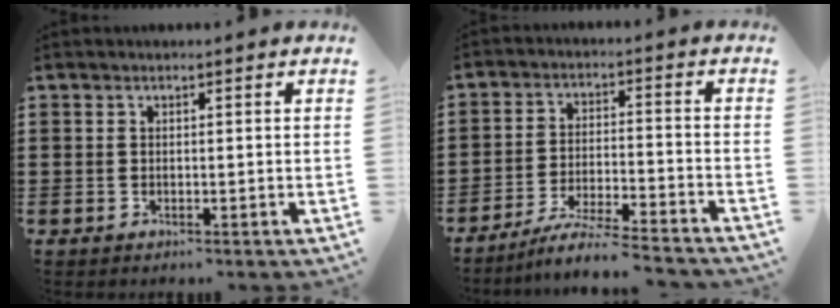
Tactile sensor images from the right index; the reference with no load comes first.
{"total": 5.9, "force": [-5.5, -0.2, 2.1], "torque": [-0.047, -0.011, -0.108]}